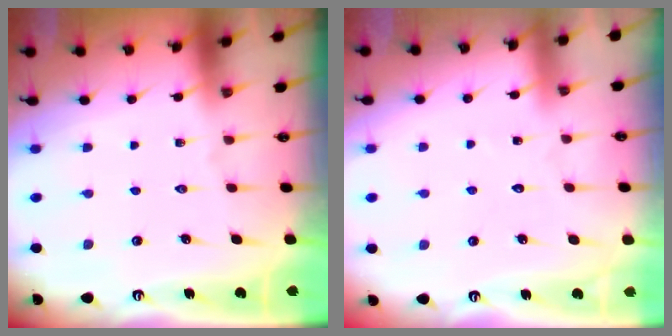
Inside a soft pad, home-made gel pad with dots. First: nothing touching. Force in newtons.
{"total": 3.5, "press": 3.5, "slide": 0.3}